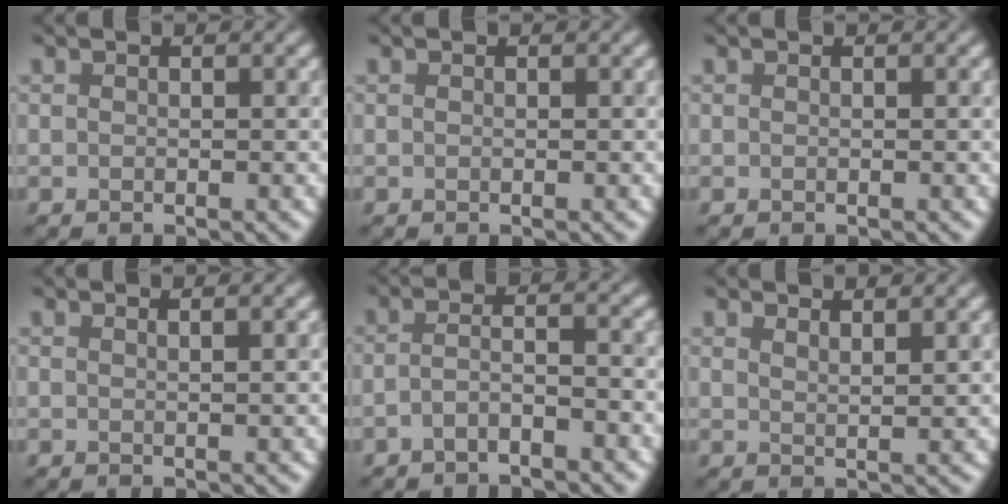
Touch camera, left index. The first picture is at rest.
{"total": 0.0}
{"total": 0.0}
{"total": 1.3, "force": [0.8, 0.5, 0.9], "torque": [-0.002, 0.001, 0.003]}
{"total": 2.3, "force": [-1.4, 0.5, 1.8], "torque": [-0.033, 0.008, -0.033]}
{"total": 2.1, "force": [1.7, 0.5, 1.0], "torque": [-0.003, 0.003, 0.024]}